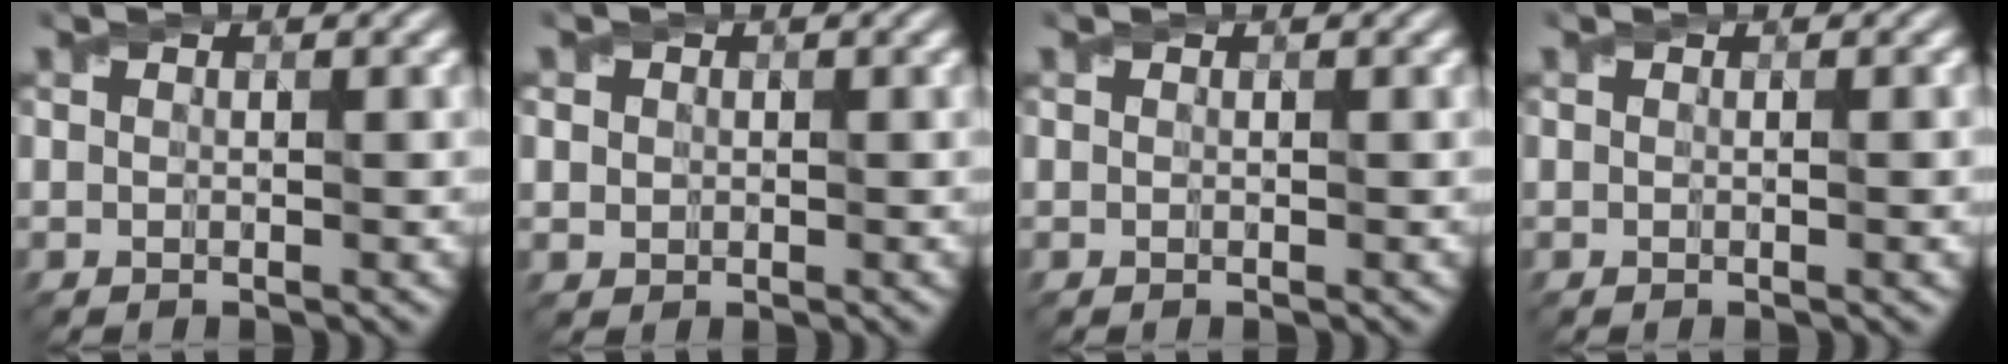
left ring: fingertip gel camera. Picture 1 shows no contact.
{"total": 1.1, "force": [0.2, 1.1, 0.3], "torque": [0.001, -0.004, 0.005]}
{"total": 0.0}
{"total": 1.2, "force": [-0.1, 0.3, 1.1], "torque": [-0.012, 0.001, -0.003]}